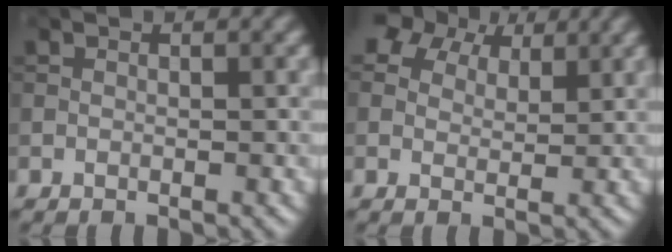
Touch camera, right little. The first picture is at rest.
{"total": 5.4, "force": [3.9, 3.1, 2.2], "torque": [-0.049, 0.013, 0.056]}